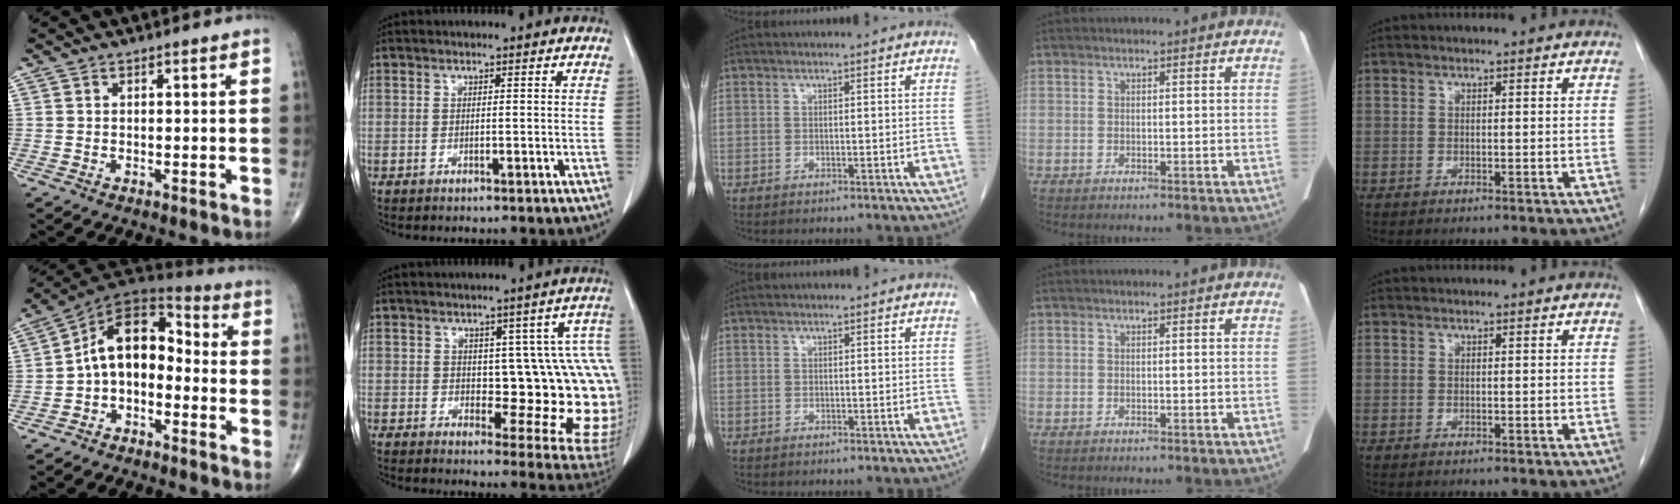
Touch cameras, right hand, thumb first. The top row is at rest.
{"thumb": {"total": 12.1, "force": [-1.9, 7.9, 8.9], "torque": [-0.119, 0.063, -0.049]}, "index": {"total": 15.1, "force": [0.4, 5.7, 13.9], "torque": [-0.113, 0.011, 0.014]}}